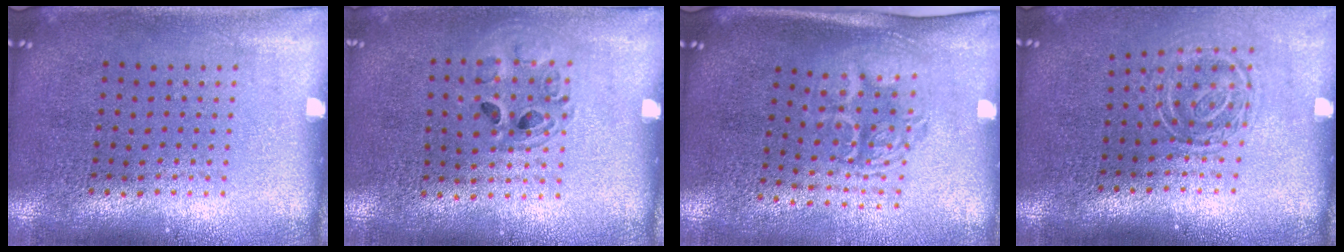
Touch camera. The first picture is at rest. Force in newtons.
{"total": 1.0, "press": 1.0, "slide": 0.2}
{"total": 1.8, "press": 1.3, "slide": 1.1}
{"total": 1.7, "press": 1.2, "slide": 1.1}